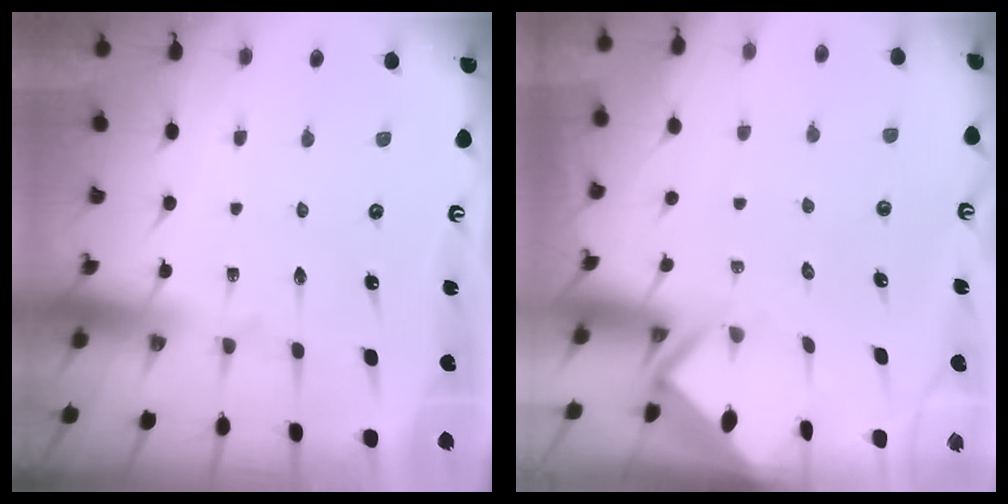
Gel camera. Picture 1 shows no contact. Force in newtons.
{"total": 2.7, "press": 2.6, "slide": 0.3}